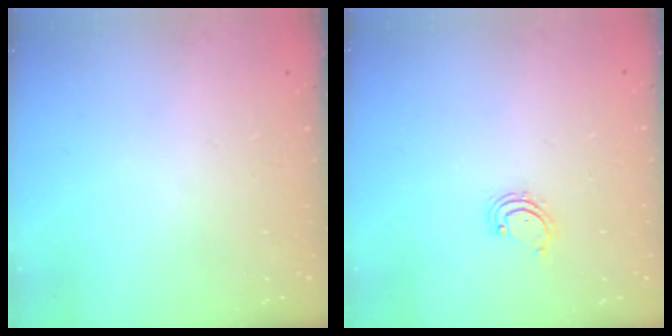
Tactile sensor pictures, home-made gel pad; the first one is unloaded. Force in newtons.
{"total": 2.6, "press": 2.6, "slide": 0.3}